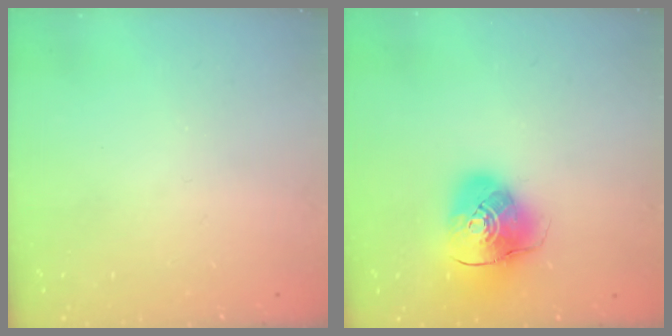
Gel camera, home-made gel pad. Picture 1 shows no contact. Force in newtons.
{"total": 10.9, "press": 10.7, "slide": 1.8}